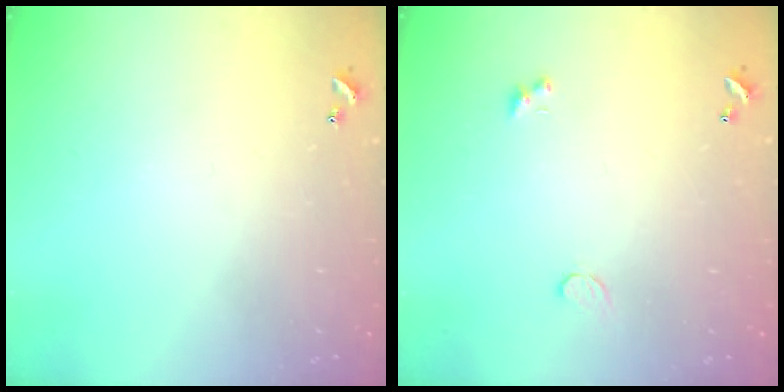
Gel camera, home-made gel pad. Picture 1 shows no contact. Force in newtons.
{"total": 0.8, "press": 0.7, "slide": 0.4}